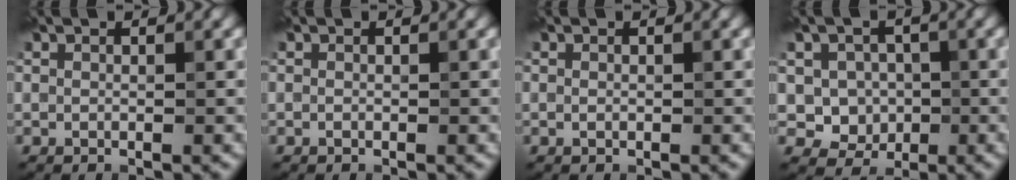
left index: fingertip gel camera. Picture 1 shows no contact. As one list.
[{"total": 0.0}, {"total": 0.0}, {"total": 3.7, "force": [-0.3, 3.3, 1.5], "torque": [-0.011, 0.000, -0.020]}]